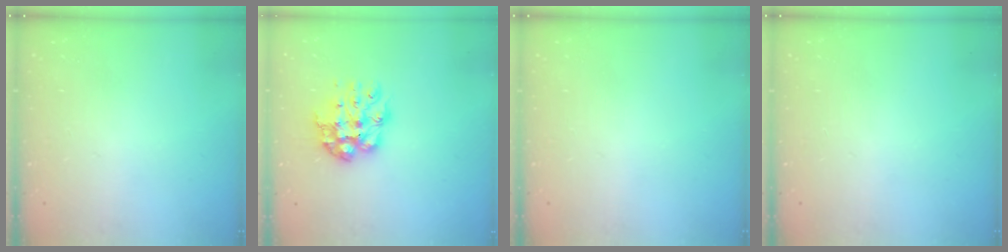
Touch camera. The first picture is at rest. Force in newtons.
{"total": 10.5, "press": 10.5, "slide": 0.8}
{"total": 0.0}
{"total": 0.0}